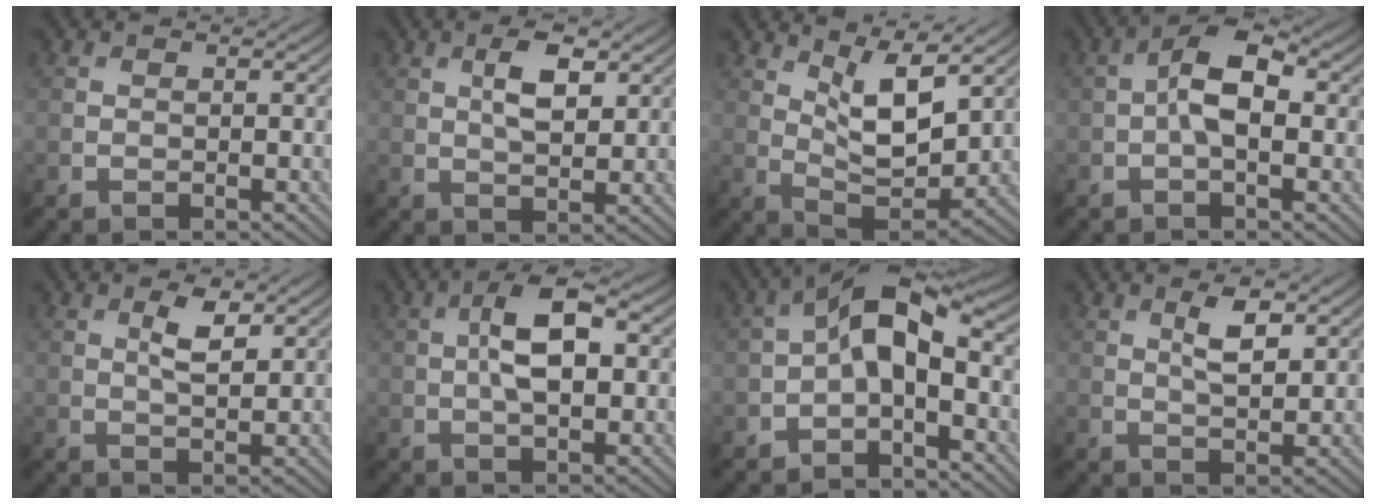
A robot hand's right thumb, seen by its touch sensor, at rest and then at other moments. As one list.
[{"total": 5.0, "force": [1.9, 2.1, 4.1], "torque": [-0.080, 0.000, 0.033]}, {"total": 8.5, "force": [4.3, 3.1, 6.7], "torque": [-0.133, -0.008, 0.079]}, {"total": 5.2, "force": [-0.1, 2.3, 4.6], "torque": [-0.088, 0.010, -0.011]}, {"total": 3.8, "force": [1.7, 1.3, 3.1], "torque": [-0.063, -0.002, 0.031]}, {"total": 7.2, "force": [0.9, 3.1, 6.5], "torque": [-0.123, 0.011, 0.008]}, {"total": 7.4, "force": [-0.8, 3.8, 6.3], "torque": [-0.114, 0.017, -0.025]}, {"total": 4.2, "force": [1.8, 1.5, 3.5], "torque": [-0.072, -0.003, 0.035]}]